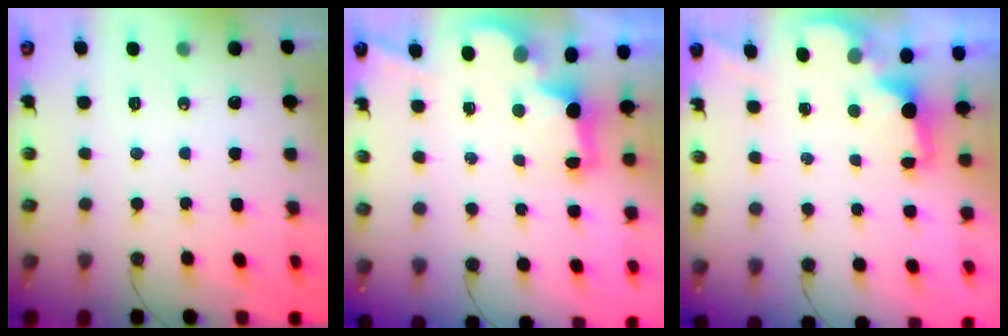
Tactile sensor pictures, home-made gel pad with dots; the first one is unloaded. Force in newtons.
{"total": 2.6, "press": 2.5, "slide": 0.9}
{"total": 1.6, "press": 1.4, "slide": 0.7}